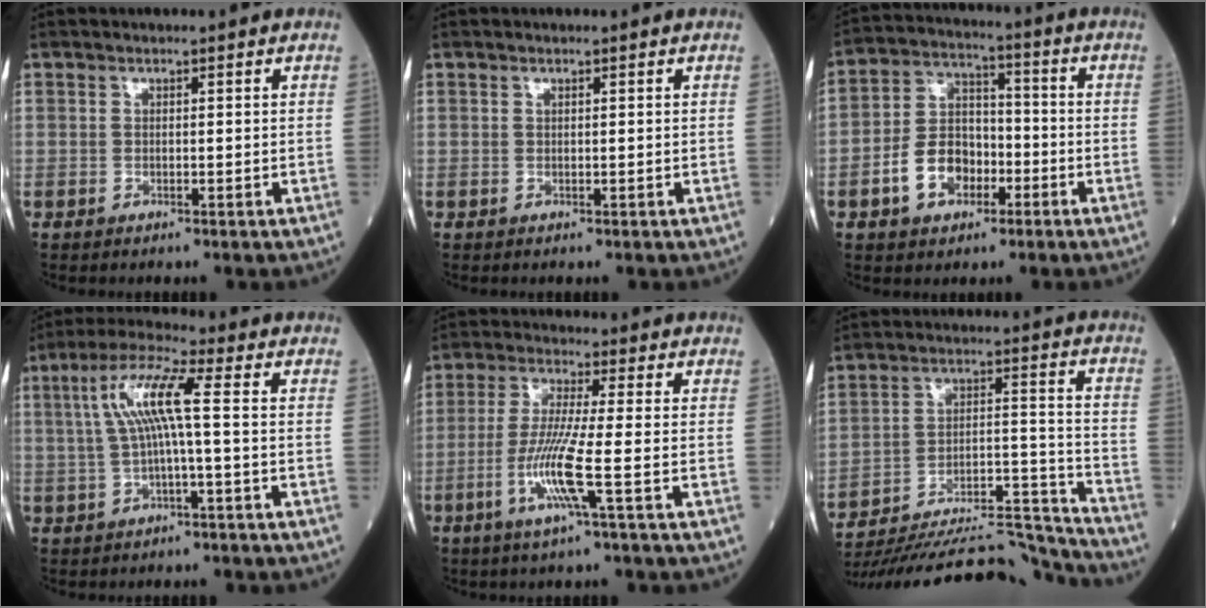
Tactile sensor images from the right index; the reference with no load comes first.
{"total": 0.0}
{"total": 9.0, "force": [-3.5, 6.1, 5.7], "torque": [-0.125, 0.022, -0.062]}
{"total": 9.8, "force": [1.0, 0.6, 9.8], "torque": [-0.197, 0.030, 0.017]}
{"total": 8.3, "force": [-2.7, -1.0, 7.8], "torque": [-0.163, -0.017, -0.058]}
{"total": 26.3, "force": [-25.2, 1.1, 7.6], "torque": [-0.106, 0.010, -0.376]}